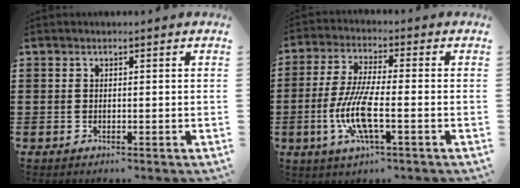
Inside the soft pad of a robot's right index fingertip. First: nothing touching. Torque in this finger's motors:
{"motor_torque": [2.14, 0.00, 1.00, 0.21]}